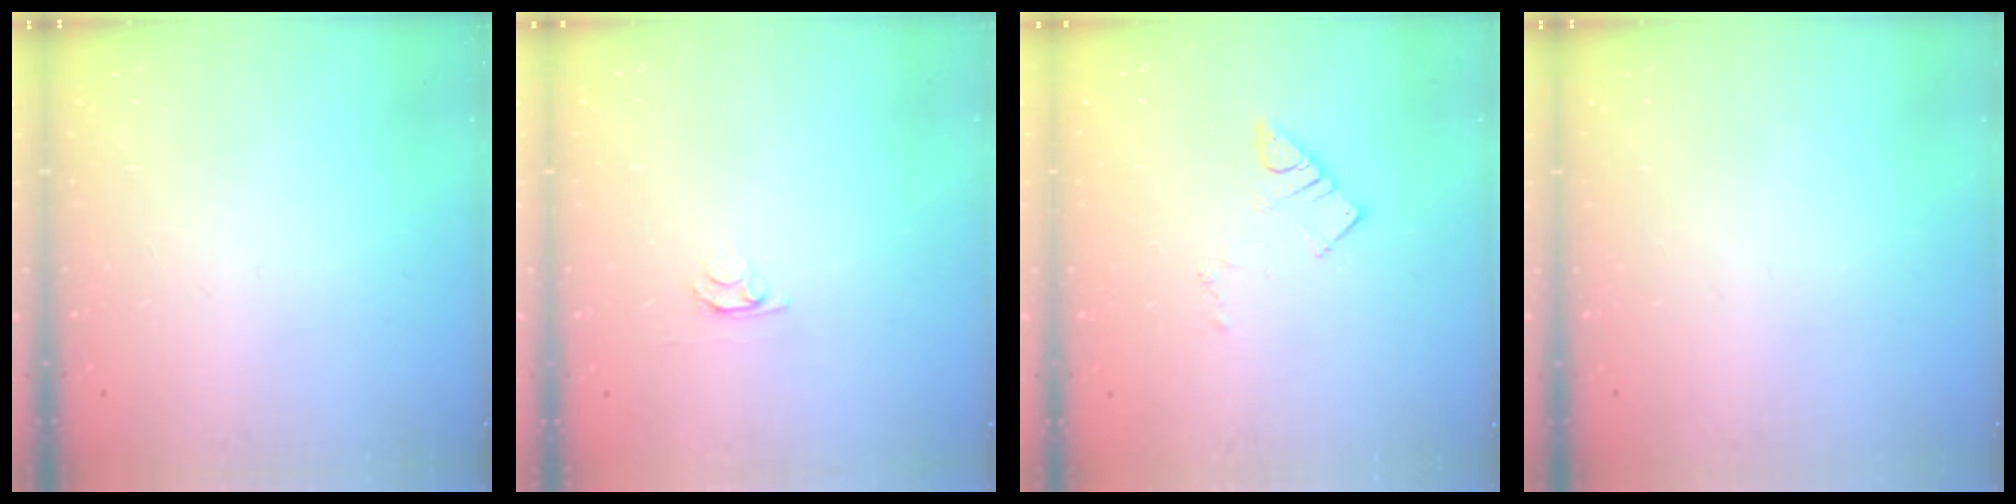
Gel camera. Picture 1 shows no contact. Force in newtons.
{"total": 2.1, "press": 2.1, "slide": 0.2}
{"total": 4.9, "press": 4.9, "slide": 0.4}
{"total": 0.0}